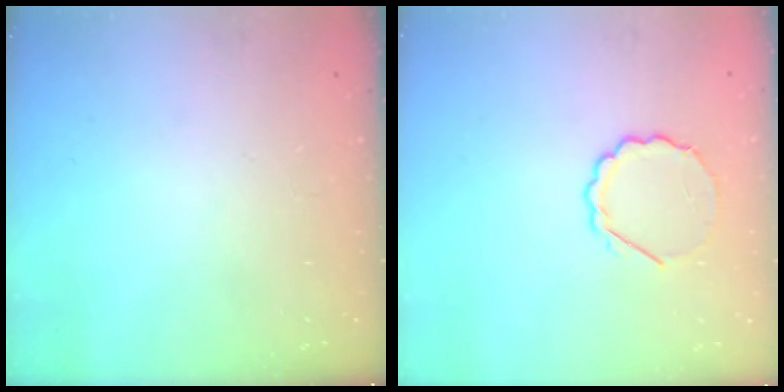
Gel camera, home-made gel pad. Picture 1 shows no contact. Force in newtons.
{"total": 5.9, "press": 5.7, "slide": 1.5}